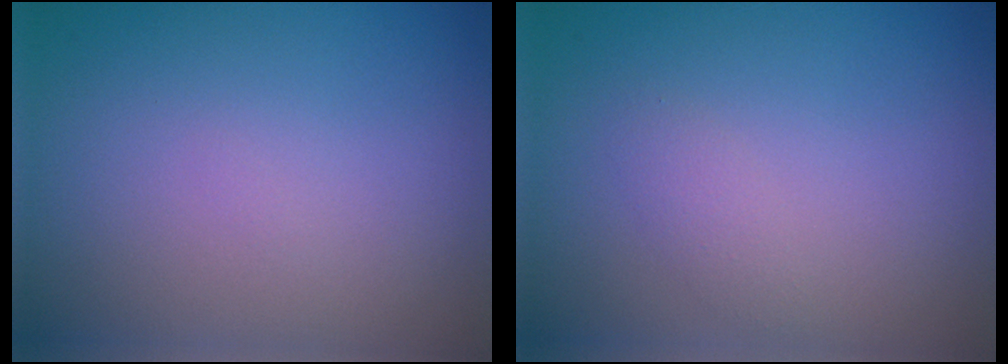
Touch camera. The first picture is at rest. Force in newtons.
{"total": 1.0, "press": 1.0, "slide": 0.0}